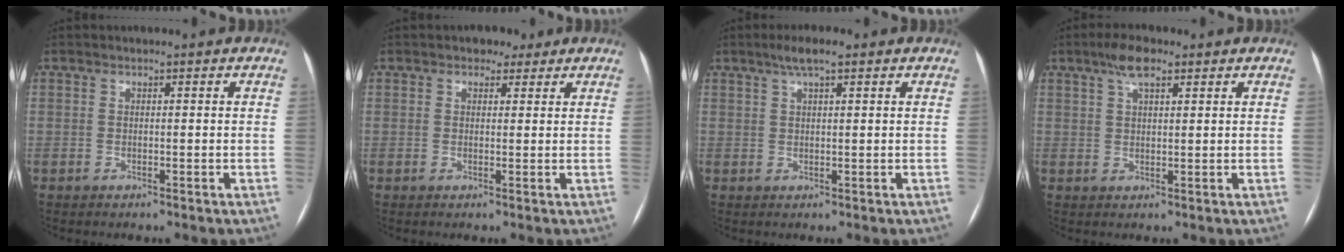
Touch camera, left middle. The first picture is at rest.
{"total": 2.5, "force": [1.7, 1.7, 0.9], "torque": [-0.009, 0.009, 0.020]}
{"total": 3.8, "force": [2.4, 0.5, 2.9], "torque": [-0.055, 0.012, 0.042]}
{"total": 4.6, "force": [2.9, 1.3, 3.3], "torque": [-0.066, 0.013, 0.052]}